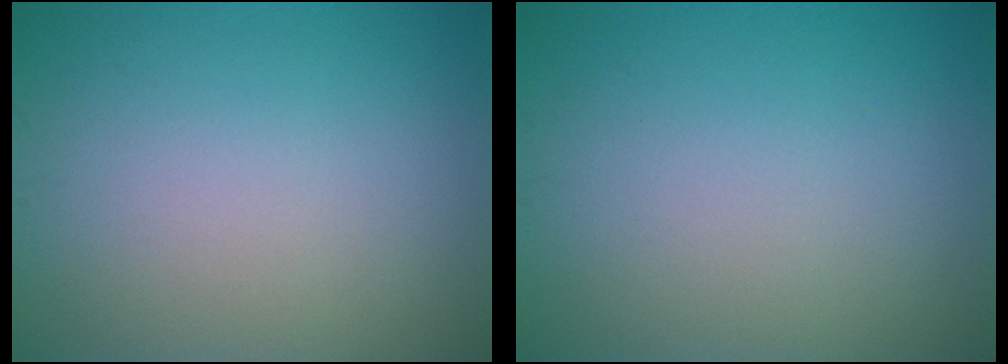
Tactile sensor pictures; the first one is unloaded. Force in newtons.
{"total": 0.0}